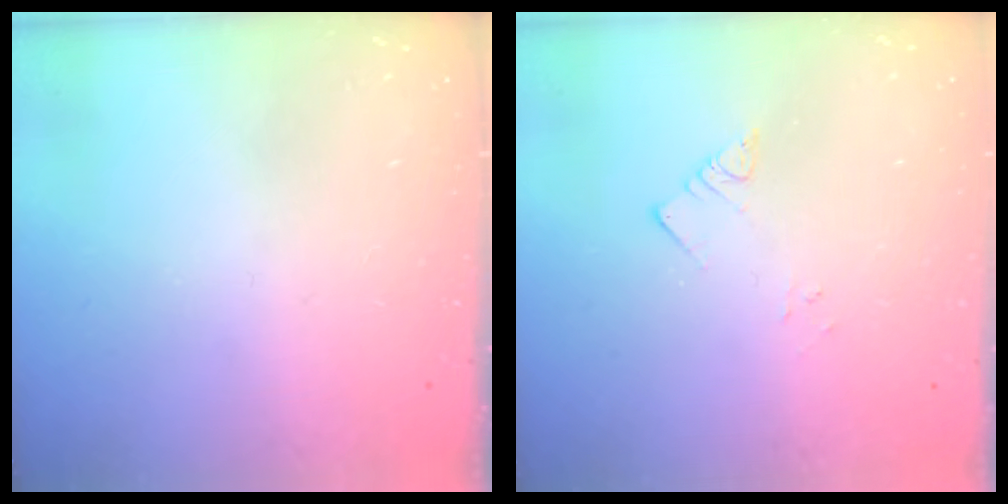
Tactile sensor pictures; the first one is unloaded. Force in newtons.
{"total": 3.6, "press": 3.6, "slide": 0.4}